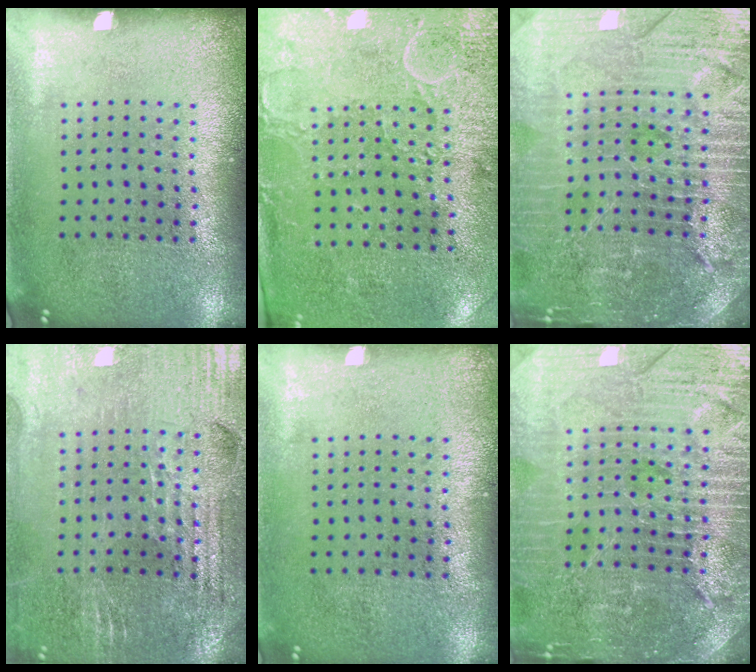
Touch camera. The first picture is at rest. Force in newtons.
{"total": 2.9, "press": 2.4, "slide": 1.7}
{"total": 5.0, "press": 4.6, "slide": 1.9}
{"total": 2.9, "press": 2.8, "slide": 0.4}
{"total": 0.0}
{"total": 5.0, "press": 4.6, "slide": 1.9}